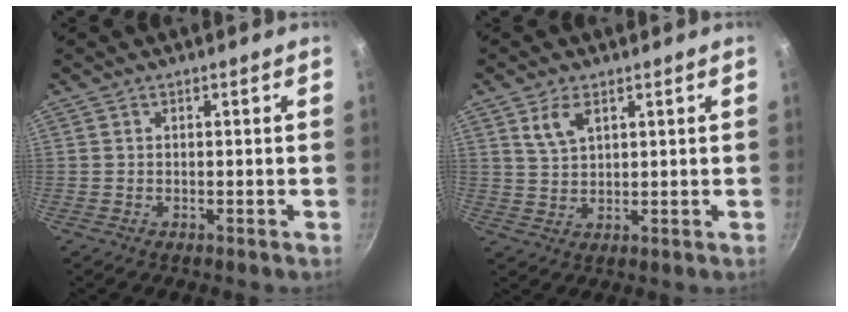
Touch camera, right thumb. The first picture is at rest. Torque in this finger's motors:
{"motor_torque": [-0.90, 0.94, 0.10, 0.01, 0.04]}